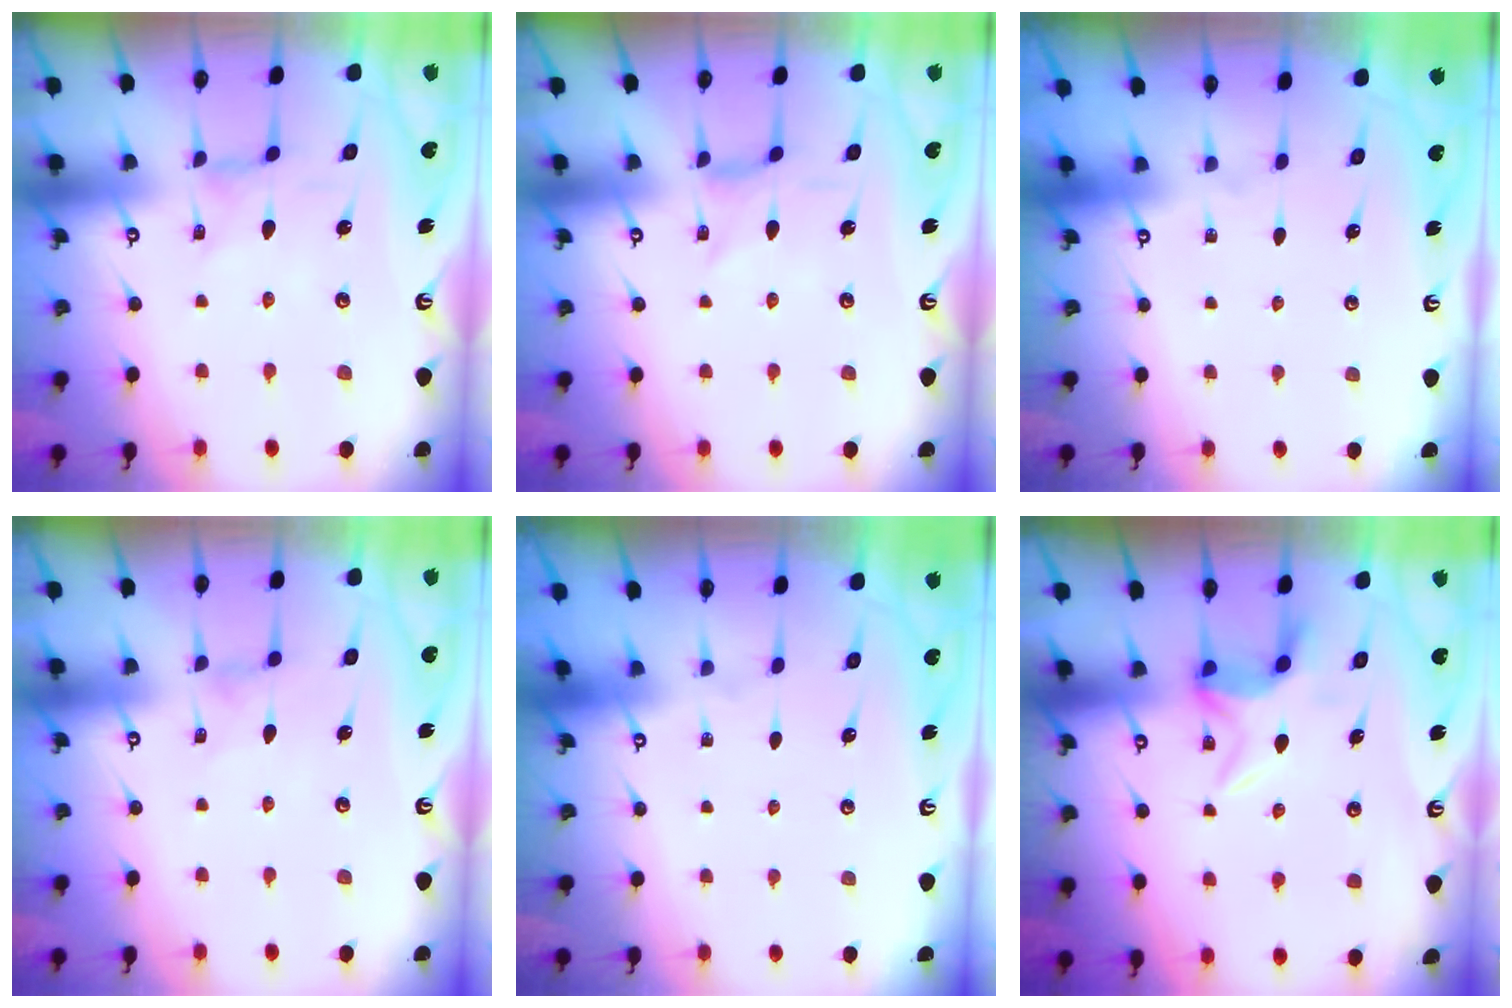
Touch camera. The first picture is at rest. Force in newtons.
{"total": 0.0}
{"total": 0.0}
{"total": 0.0}
{"total": 0.0}
{"total": 6.1, "press": 5.9, "slide": 1.6}